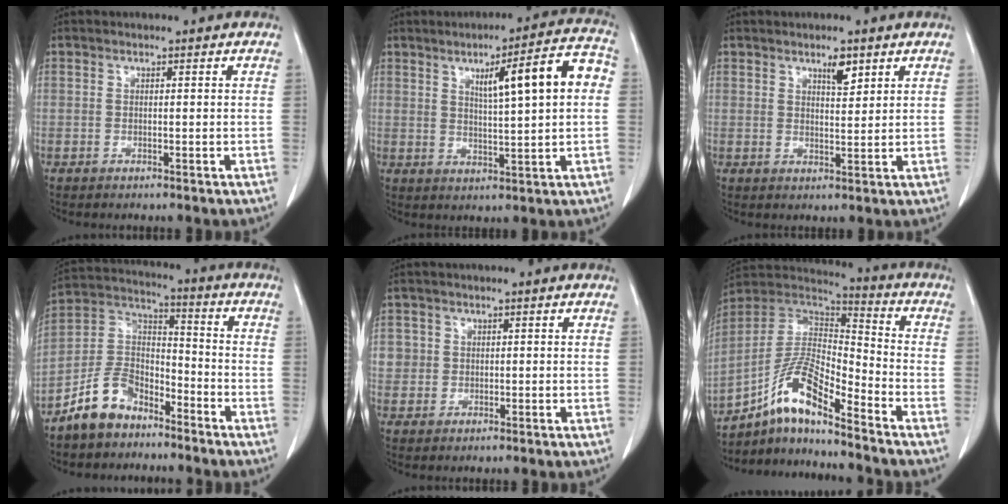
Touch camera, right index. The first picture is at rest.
{"total": 11.1, "force": [2.5, 1.1, 10.7], "torque": [-0.149, 0.021, 0.036]}
{"total": 3.1, "force": [2.1, 0.9, 2.1], "torque": [-0.036, -0.003, 0.035]}
{"total": 9.8, "force": [-7.2, 5.4, 4.0], "torque": [-0.090, 0.023, -0.139]}
{"total": 2.5, "force": [0.3, 2.5, 0.1], "torque": [0.013, 0.005, 0.006]}
{"total": 12.8, "force": [-8.6, 2.0, 9.3], "torque": [-0.187, 0.019, -0.158]}